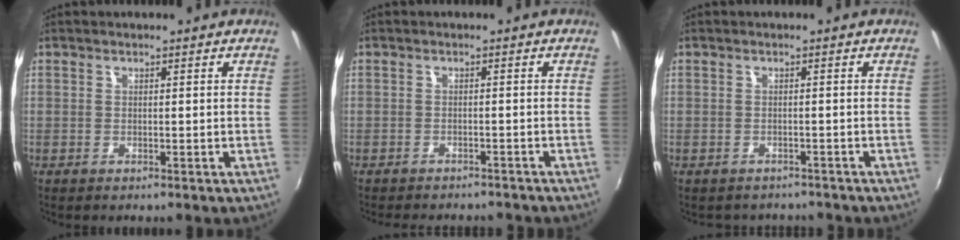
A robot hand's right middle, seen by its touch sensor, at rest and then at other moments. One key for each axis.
{"total": 6.2, "fx": -5.5, "fy": 2.2, "fz": 1.9, "tx": -0.049, "ty": -0.007, "tz": -0.075}
{"total": 3.5, "fx": -3.1, "fy": 1.6, "fz": 0.5, "tx": -0.013, "ty": -0.010, "tz": -0.041}